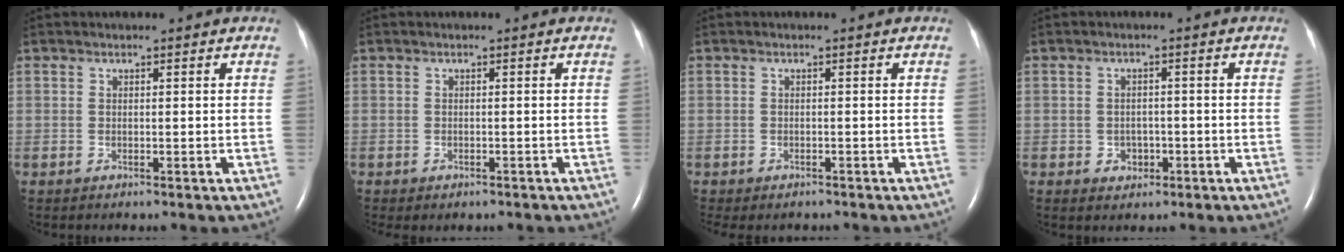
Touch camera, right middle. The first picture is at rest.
{"total": 2.5, "force": [-2.0, 1.2, 1.0], "torque": [-0.011, -0.003, -0.021]}
{"total": 4.2, "force": [-3.6, 1.8, 1.3], "torque": [-0.012, -0.001, -0.045]}
{"total": 2.4, "force": [-0.9, 2.1, 0.9], "torque": [-0.007, 0.007, -0.007]}